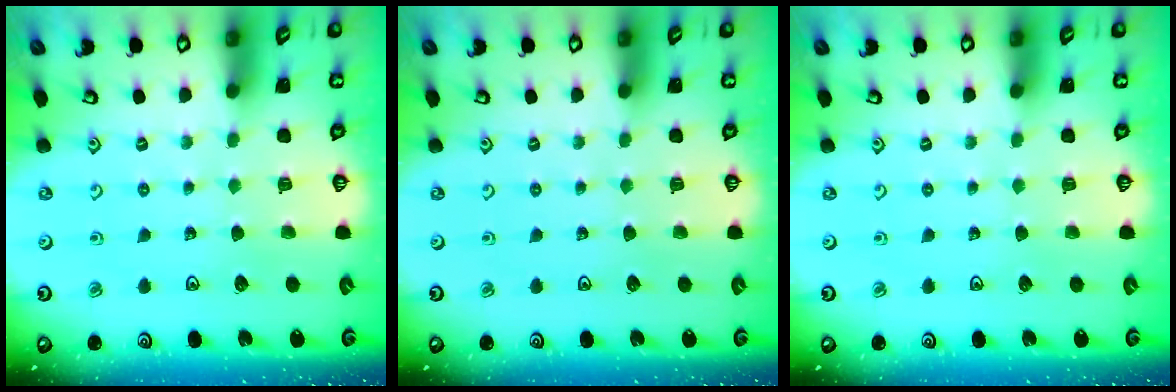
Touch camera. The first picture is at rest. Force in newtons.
{"total": 0.0}
{"total": 0.0}